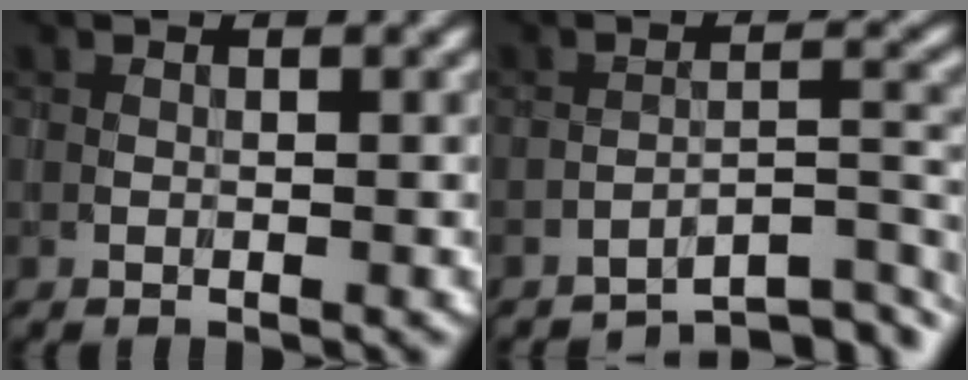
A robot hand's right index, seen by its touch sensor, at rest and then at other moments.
{"total": 6.6, "force": [-6.2, 0.9, 1.9], "torque": [-0.016, 0.009, -0.090]}